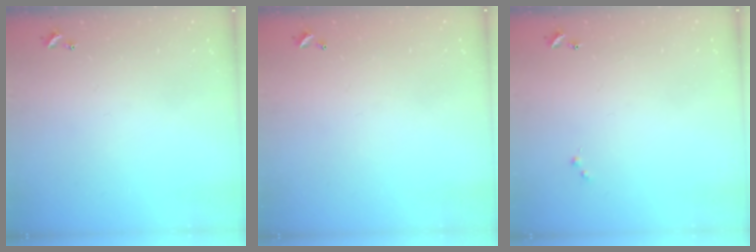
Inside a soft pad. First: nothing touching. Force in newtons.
{"total": 2.7, "press": 2.7, "slide": 0.1}
{"total": 0.0}